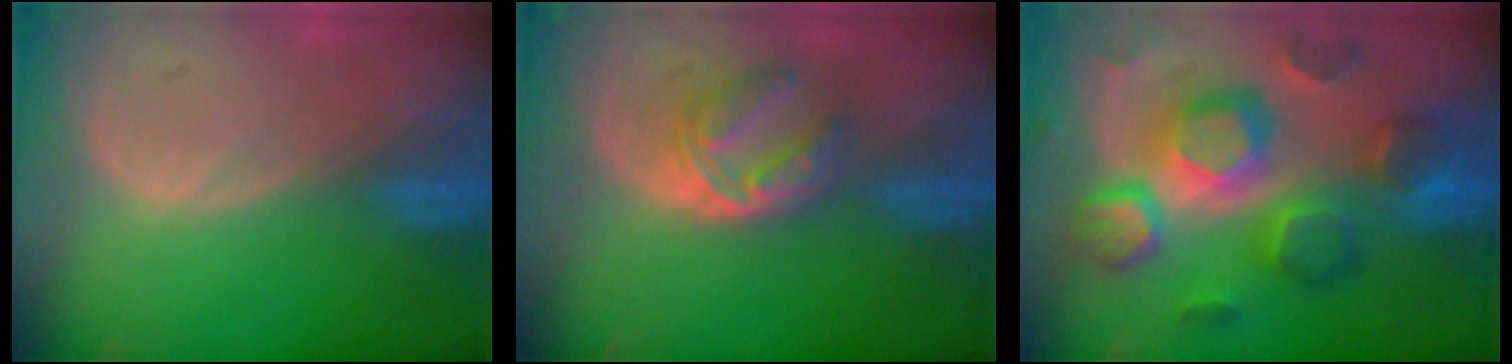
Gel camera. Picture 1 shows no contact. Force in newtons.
{"total": 5.8, "press": 5.0, "slide": 3.0}
{"total": 12.2, "press": 12.1, "slide": 0.9}